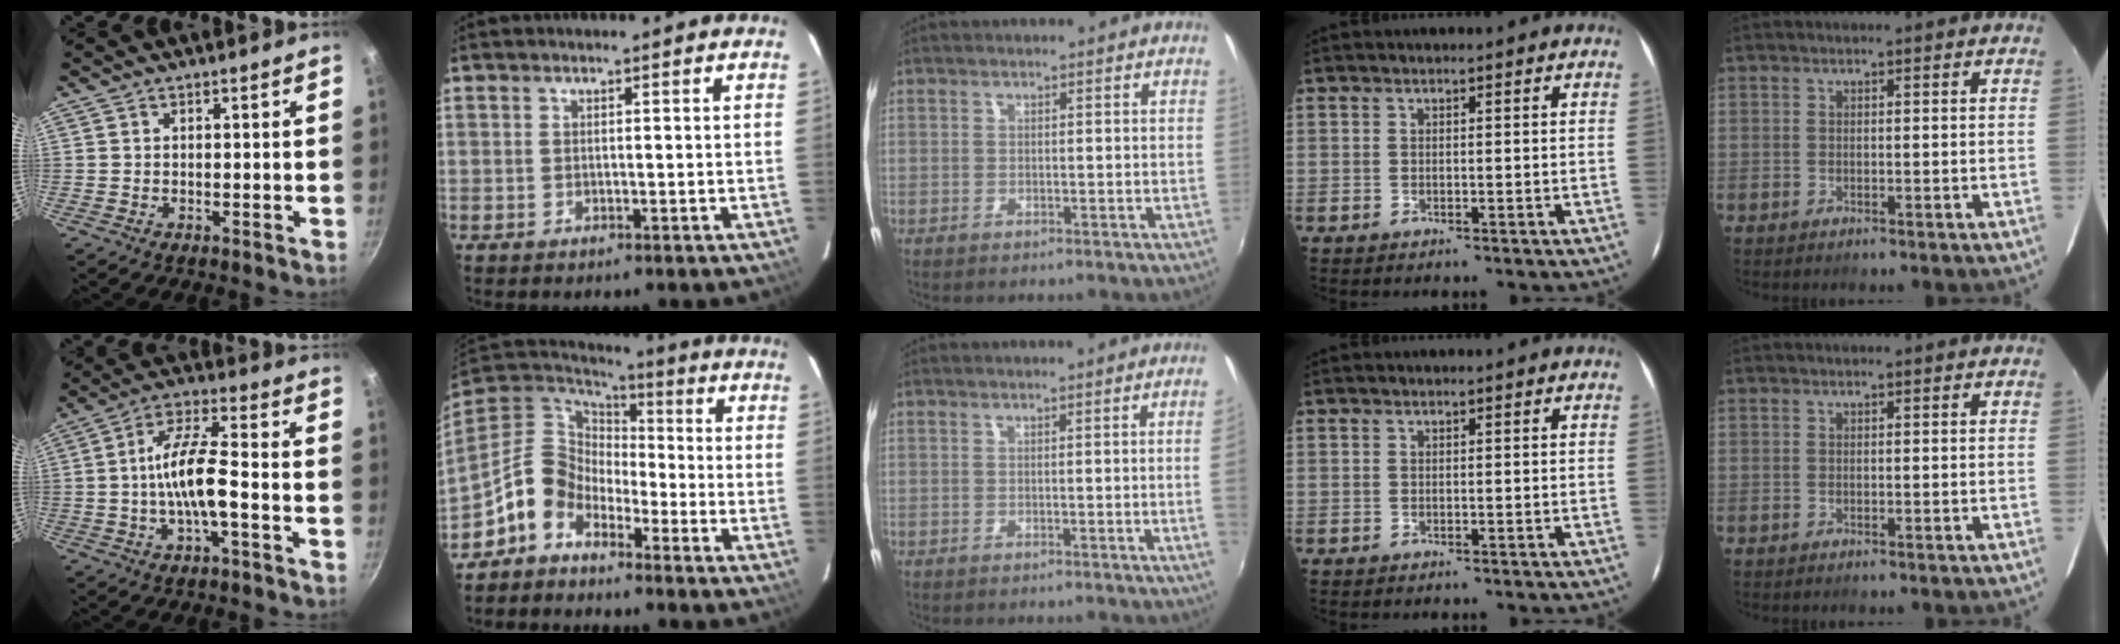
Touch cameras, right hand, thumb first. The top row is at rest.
{"thumb": {"total": 9.9, "force": [-2.6, 2.9, 9.1], "torque": [-0.169, 0.036, -0.055]}, "index": {"total": 10.5, "force": [-7.1, 6.9, 3.4], "torque": [-0.078, 0.031, -0.148]}, "middle": {"total": 2.2, "force": [-0.2, -1.3, 1.8], "torque": [-0.025, -0.011, 0.002]}}